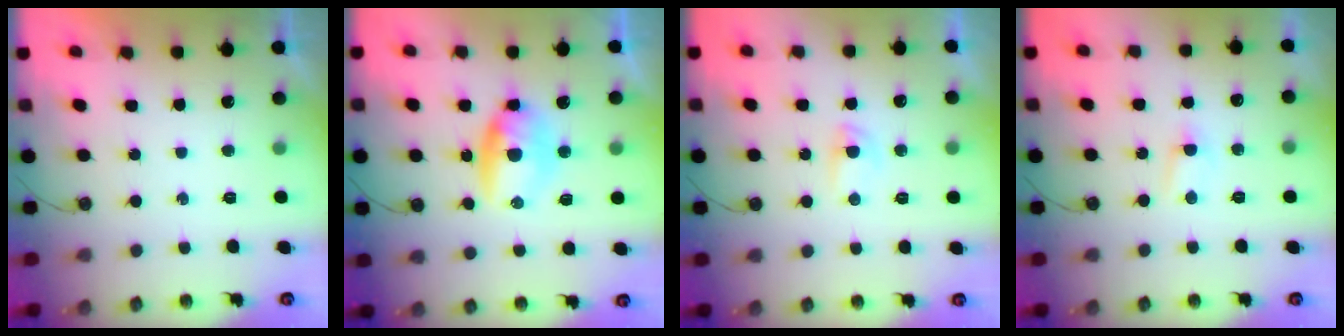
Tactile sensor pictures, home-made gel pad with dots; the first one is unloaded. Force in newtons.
{"total": 7.8, "press": 7.6, "slide": 2.0}
{"total": 2.7, "press": 2.6, "slide": 0.4}
{"total": 2.6, "press": 2.6, "slide": 0.3}